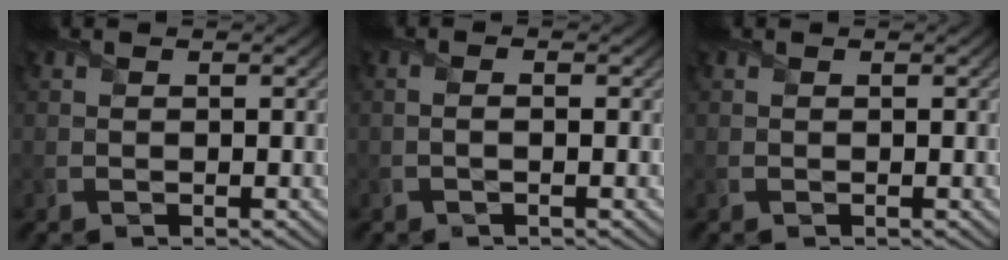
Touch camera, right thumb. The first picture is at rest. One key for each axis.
{"total": 1.0, "fx": -0.3, "fy": 0.1, "fz": 0.9, "tx": -0.019, "ty": 0.003, "tz": -0.007}
{"total": 0.0}